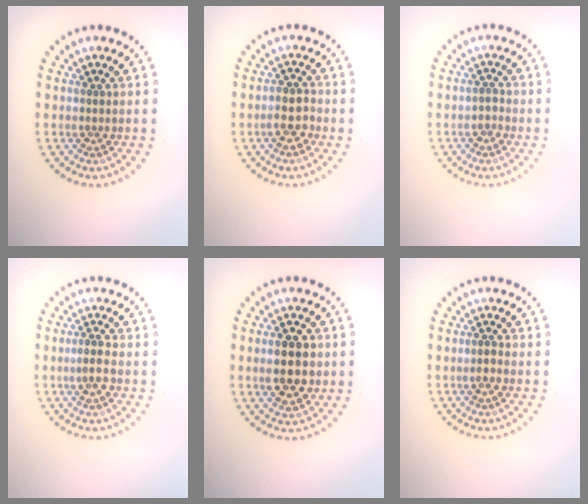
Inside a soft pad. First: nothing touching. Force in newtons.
{"total": 2.5, "press": 2.3, "slide": 0.9}
{"total": 0.6, "press": 0.5, "slide": 0.2}
{"total": 1.8, "press": 1.7, "slide": 0.5}
{"total": 5.0, "press": 5.0, "slide": 0.3}
{"total": 0.6, "press": 0.5, "slide": 0.3}